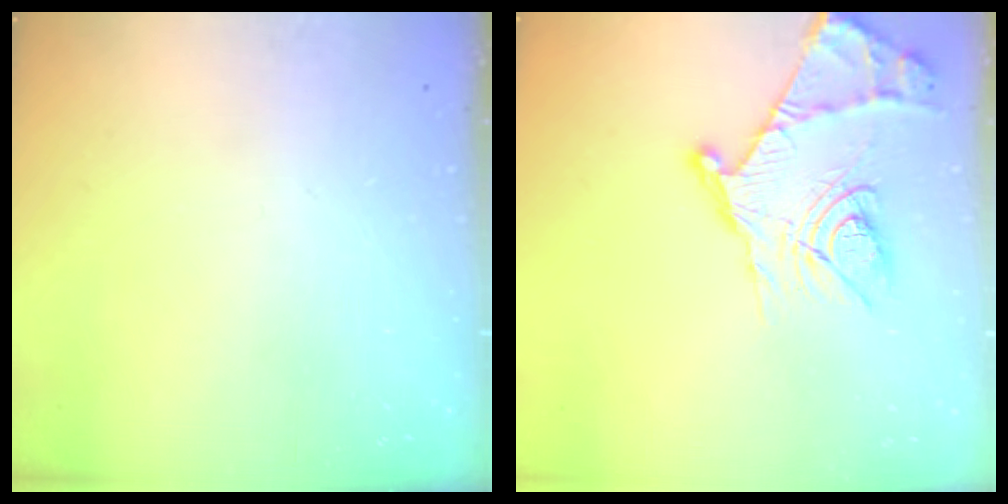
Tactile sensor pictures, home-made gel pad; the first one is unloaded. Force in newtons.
{"total": 18.9, "press": 18.8, "slide": 1.6}